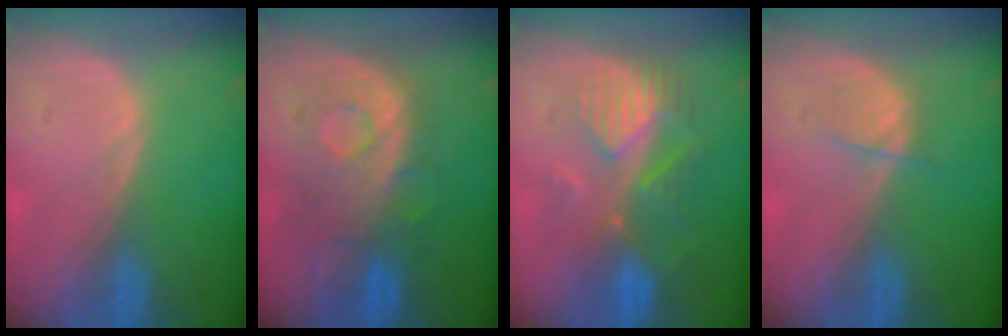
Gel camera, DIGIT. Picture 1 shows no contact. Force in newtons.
{"total": 9.1, "press": 8.6, "slide": 3.0}
{"total": 8.6, "press": 8.1, "slide": 3.1}
{"total": 2.1, "press": 2.1, "slide": 0.3}